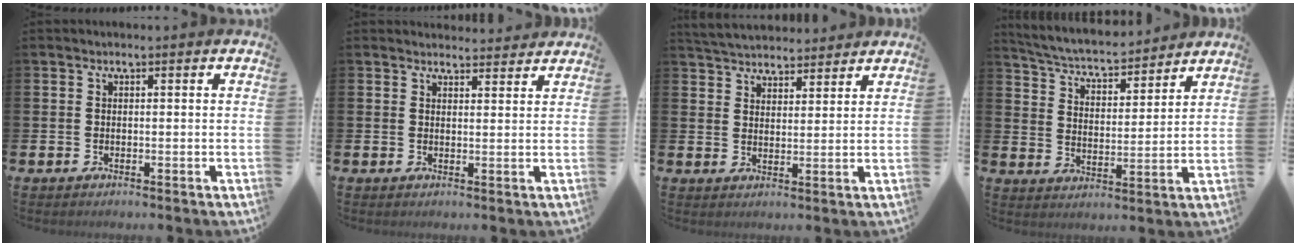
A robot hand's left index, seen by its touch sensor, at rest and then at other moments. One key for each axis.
{"total": 2.6, "fx": 2.6, "fy": 0.4, "fz": -0.1, "tx": 0.007, "ty": -0.019, "tz": 0.045}
{"total": 4.9, "fx": 4.8, "fy": 1.1, "fz": 0.0, "tx": -0.013, "ty": -0.026, "tz": 0.087}
{"total": 5.5, "fx": 5.2, "fy": 1.0, "fz": 1.4, "tx": -0.054, "ty": -0.040, "tz": 0.086}